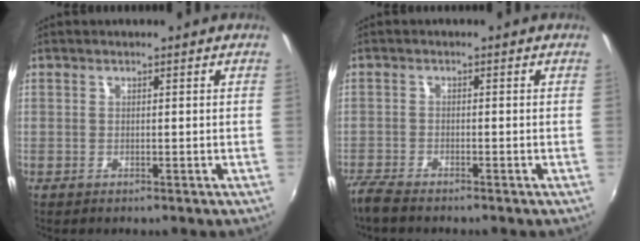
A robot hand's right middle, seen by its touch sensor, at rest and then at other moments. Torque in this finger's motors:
{"motor_torque": [0.03, -0.03, -0.02, 0.02]}